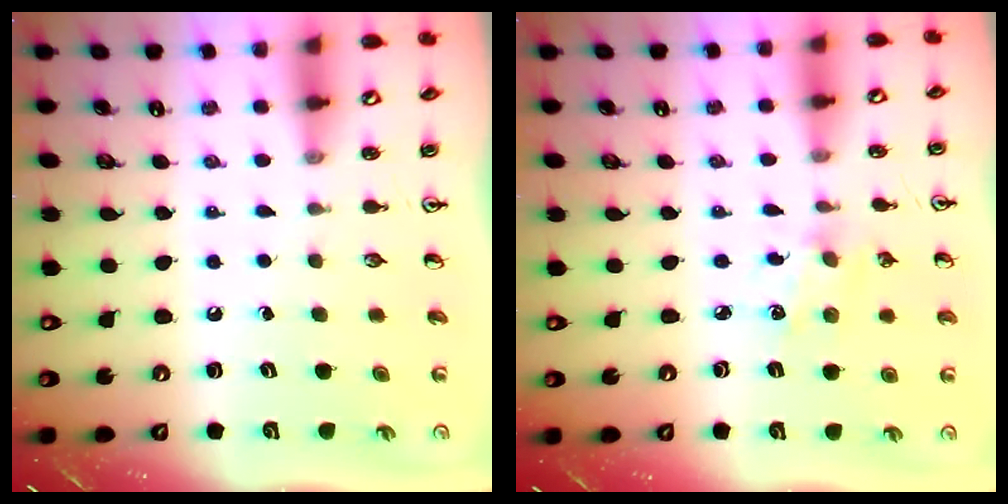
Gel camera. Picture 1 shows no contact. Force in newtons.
{"total": 2.4, "press": 2.4, "slide": 0.6}